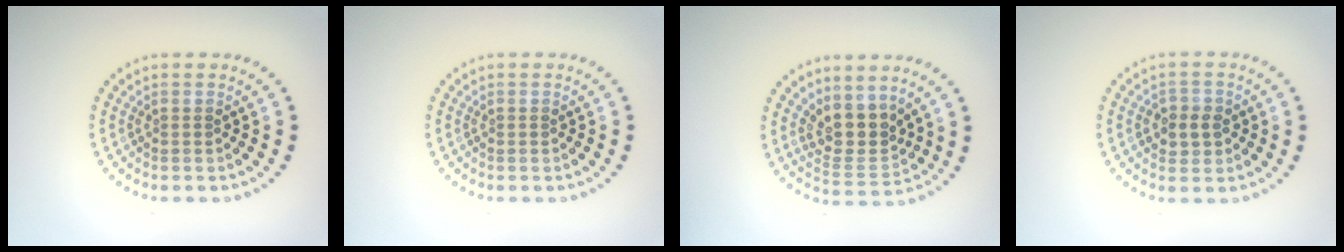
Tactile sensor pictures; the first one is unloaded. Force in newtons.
{"total": 0.0}
{"total": 3.7, "press": 3.0, "slide": 2.1}
{"total": 2.2, "press": 2.2, "slide": 0.5}